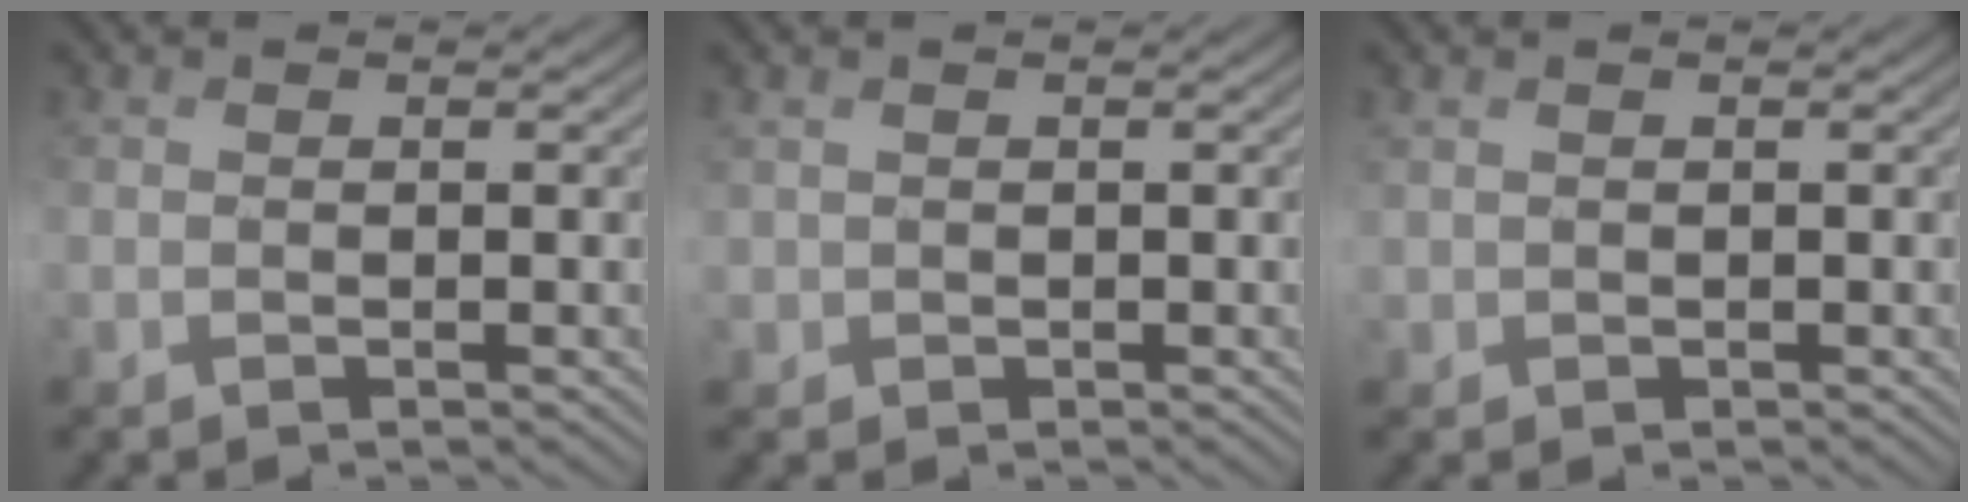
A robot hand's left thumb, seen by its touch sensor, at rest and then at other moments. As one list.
[{"total": 1.5, "force": [0.5, 1.4, 0.1], "torque": [-0.009, -0.004, 0.008]}, {"total": 1.1, "force": [0.6, 0.9, 0.2], "torque": [-0.009, -0.001, 0.013]}]